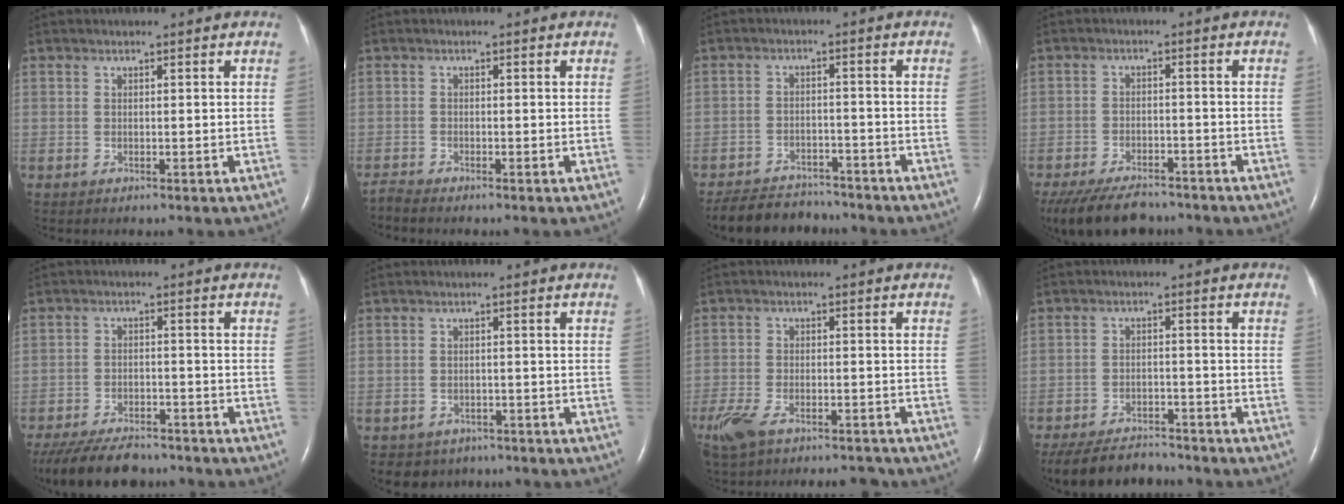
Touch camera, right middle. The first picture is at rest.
{"total": 1.3, "force": [-1.3, -0.4, -0.1], "torque": [-0.006, -0.008, -0.026]}
{"total": 9.0, "force": [-8.2, 3.0, 1.8], "torque": [-0.028, -0.001, -0.126]}
{"total": 12.2, "force": [-10.1, 4.4, 5.2], "torque": [-0.109, -0.012, -0.151]}
{"total": 12.9, "force": [-10.9, 4.3, 5.5], "torque": [-0.112, -0.015, -0.166]}
{"total": 4.2, "force": [-3.1, 2.9, -0.1], "torque": [0.002, 0.008, -0.041]}
{"total": 11.4, "force": [-9.1, 3.9, 5.5], "torque": [-0.116, -0.005, -0.146]}
{"total": 9.7, "force": [-8.8, 2.9, 2.8], "torque": [-0.049, -0.006, -0.136]}